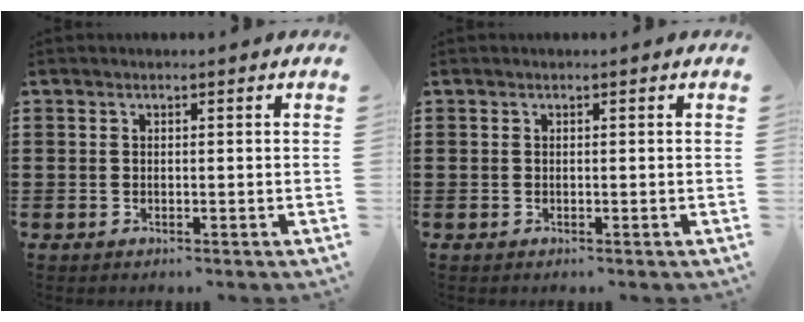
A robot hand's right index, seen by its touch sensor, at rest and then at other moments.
{"total": 0.0}